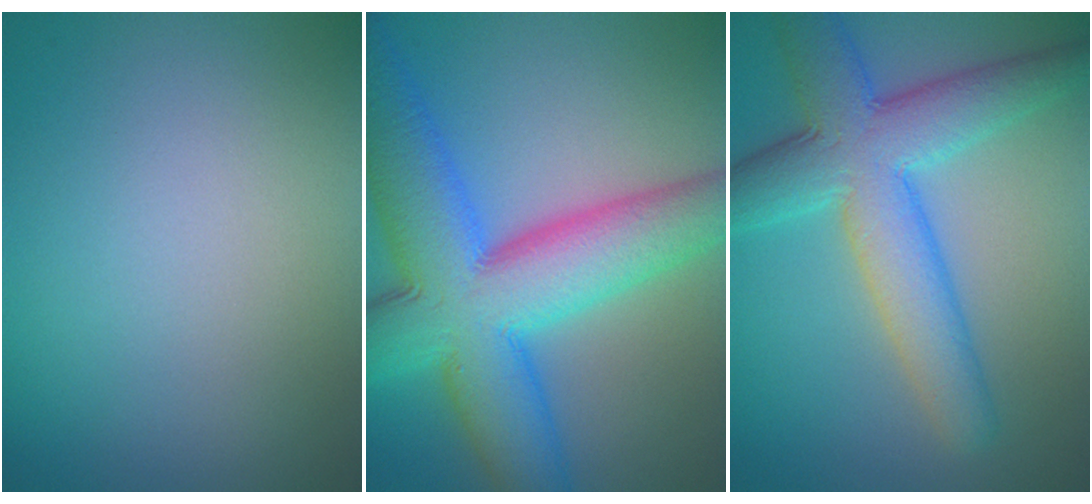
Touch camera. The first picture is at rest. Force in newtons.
{"total": 12.7, "press": 12.7, "slide": 0.3}
{"total": 7.8, "press": 7.8, "slide": 0.2}